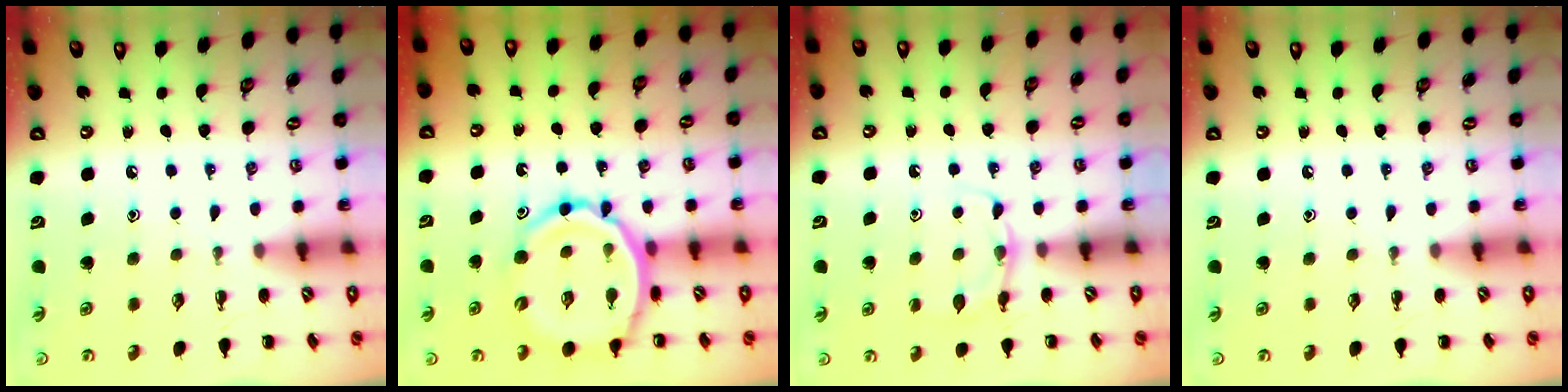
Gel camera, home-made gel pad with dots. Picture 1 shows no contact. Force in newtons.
{"total": 13.7, "press": 13.2, "slide": 3.6}
{"total": 5.5, "press": 5.2, "slide": 1.5}
{"total": 0.0}